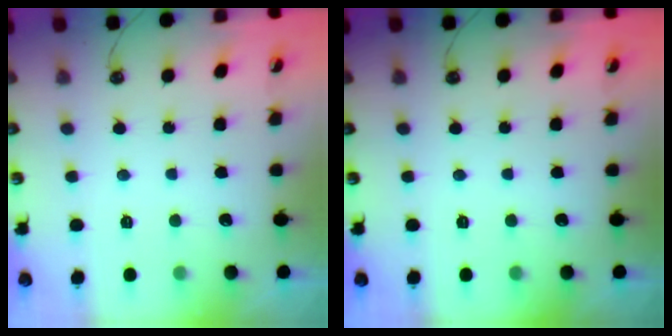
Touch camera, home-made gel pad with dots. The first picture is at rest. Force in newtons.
{"total": 0.0}